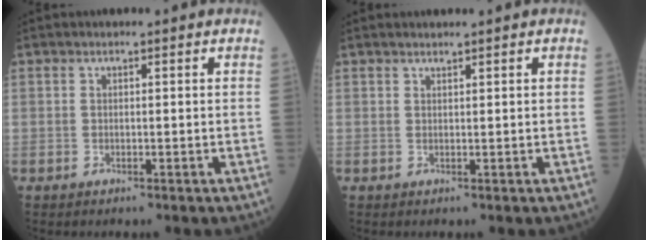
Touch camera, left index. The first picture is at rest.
{"total": 1.5, "force": [1.4, 0.1, 0.4], "torque": [-0.006, 0.015, 0.029]}